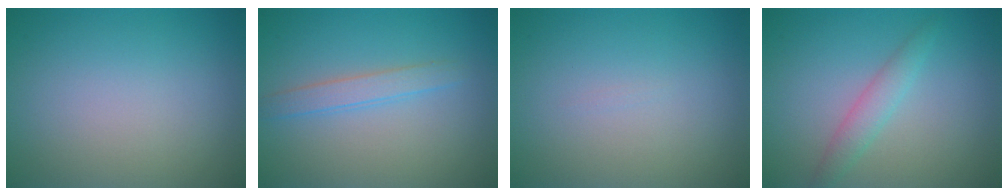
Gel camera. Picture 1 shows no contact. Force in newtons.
{"total": 1.9, "press": 1.9, "slide": 0.1}
{"total": 0.0}
{"total": 2.0, "press": 2.0, "slide": 0.0}